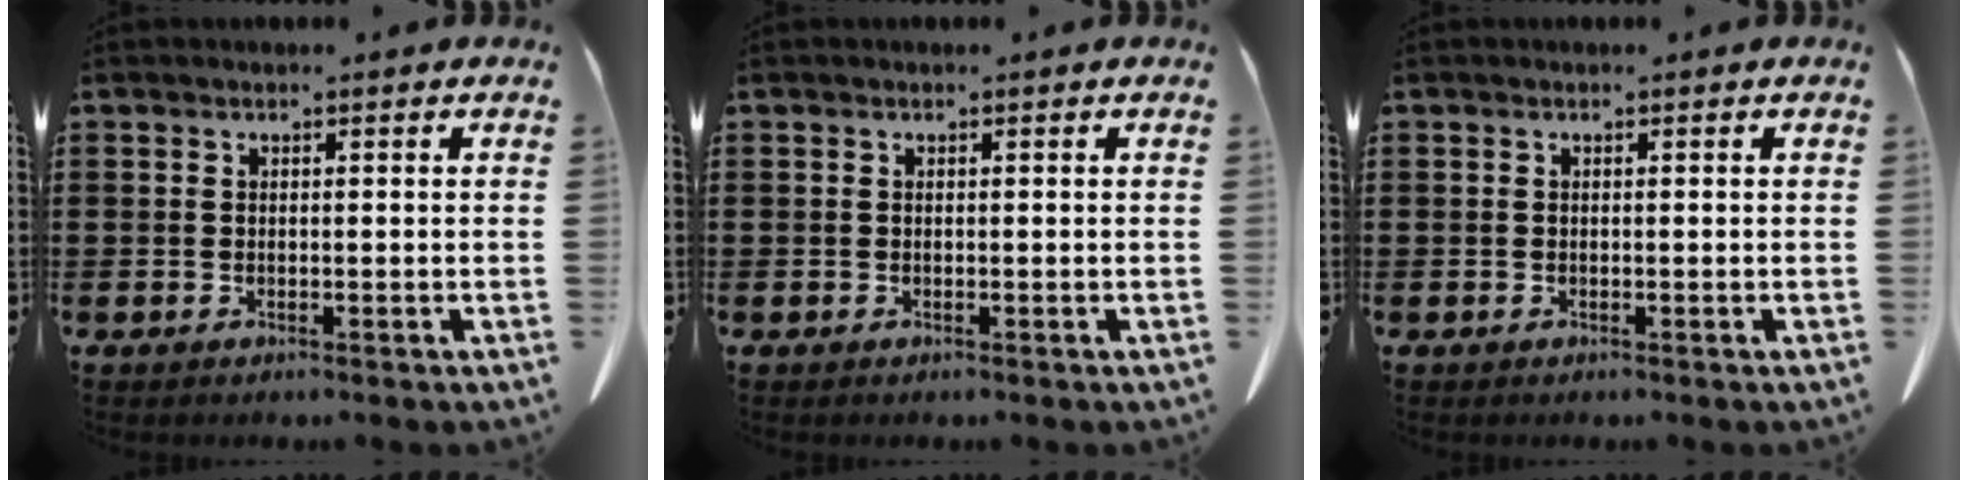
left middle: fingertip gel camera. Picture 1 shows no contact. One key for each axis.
{"total": 0.0}
{"total": 0.0}